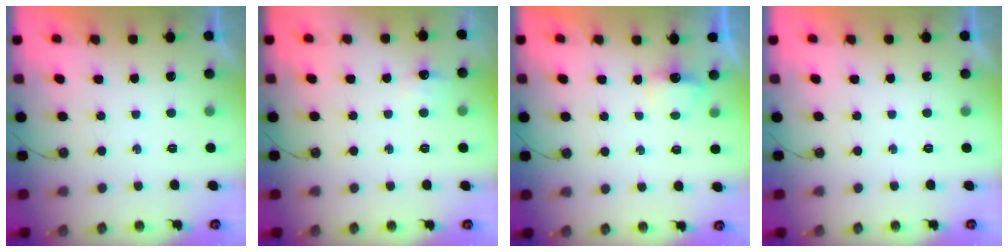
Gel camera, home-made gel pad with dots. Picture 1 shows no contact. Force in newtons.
{"total": 5.0, "press": 4.9, "slide": 0.8}
{"total": 3.2, "press": 3.1, "slide": 0.6}
{"total": 0.0}